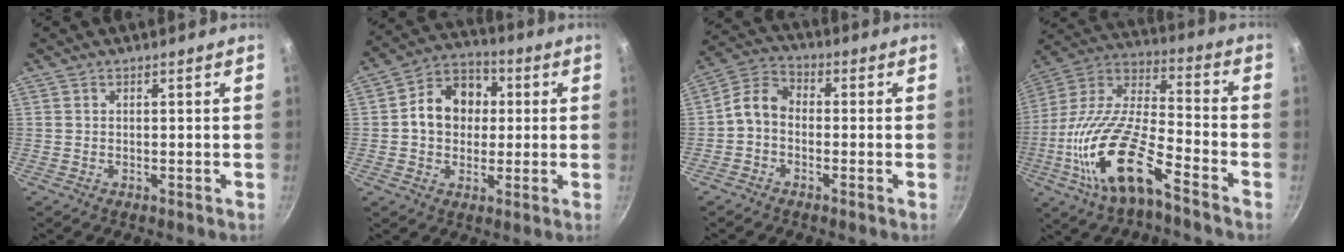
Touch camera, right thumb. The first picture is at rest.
{"total": 11.7, "force": [1.1, 9.5, 6.8], "torque": [-0.074, 0.021, 0.001]}
{"total": 5.9, "force": [-1.4, 4.3, 3.8], "torque": [-0.069, 0.031, -0.045]}
{"total": 20.5, "force": [-9.7, 7.1, 16.6], "torque": [-0.310, 0.054, -0.202]}